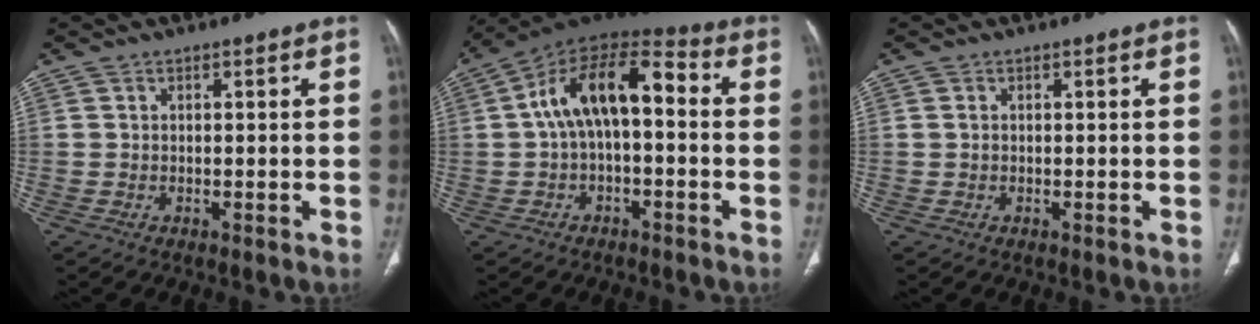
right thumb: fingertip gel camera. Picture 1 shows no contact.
{"total": 14.9, "force": [0.8, 7.7, 12.8], "torque": [-0.206, 0.051, 0.001]}
{"total": 0.7, "force": [0.1, 0.5, 0.4], "torque": [-0.010, 0.003, 0.005]}